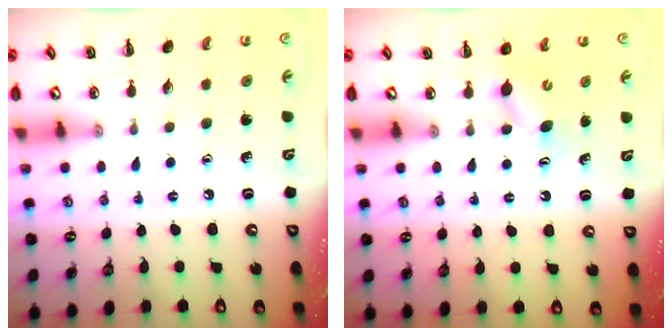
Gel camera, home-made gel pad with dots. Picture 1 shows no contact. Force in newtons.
{"total": 4.6, "press": 4.6, "slide": 0.4}